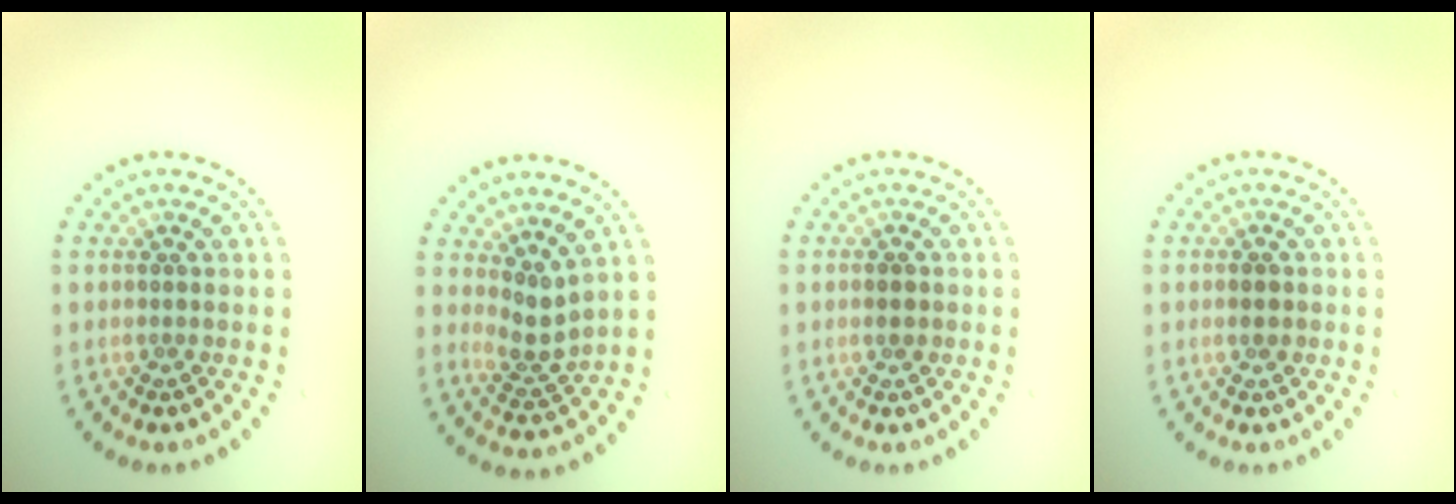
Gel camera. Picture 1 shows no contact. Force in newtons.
{"total": 2.3, "press": 1.6, "slide": 1.7}
{"total": 1.6, "press": 1.6, "slide": 0.2}
{"total": 1.6, "press": 1.6, "slide": 0.2}